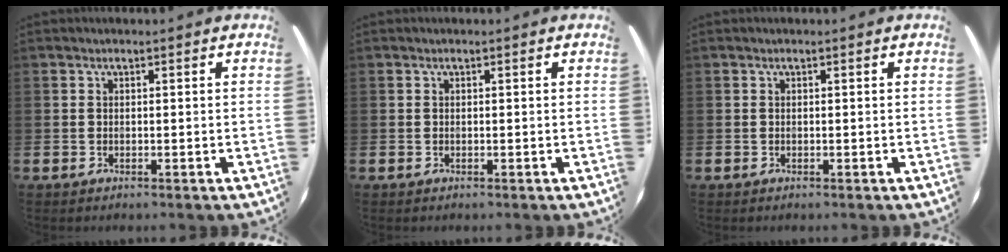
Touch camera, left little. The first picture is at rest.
{"total": 0.0}
{"total": 0.0}